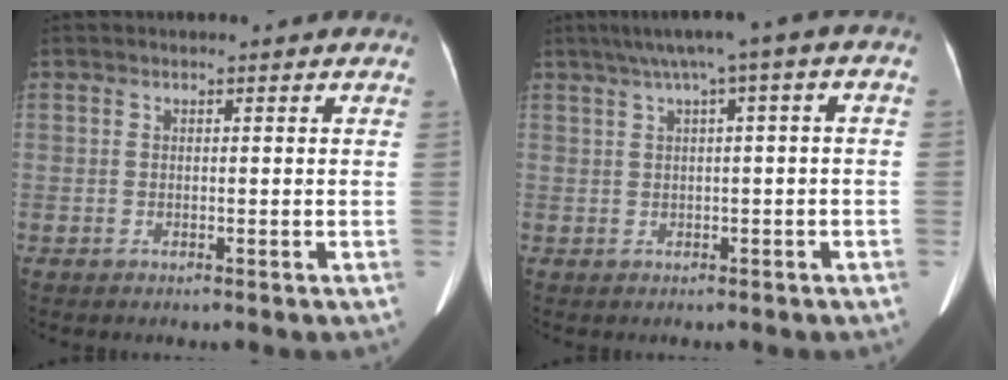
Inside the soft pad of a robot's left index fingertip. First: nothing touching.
{"total": 6.6, "force": [1.8, 0.6, 6.3], "torque": [-0.102, 0.039, 0.028]}